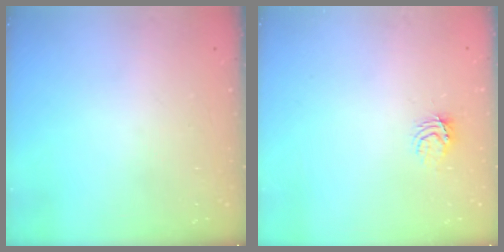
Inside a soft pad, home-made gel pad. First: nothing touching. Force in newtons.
{"total": 3.9, "press": 3.9, "slide": 0.4}